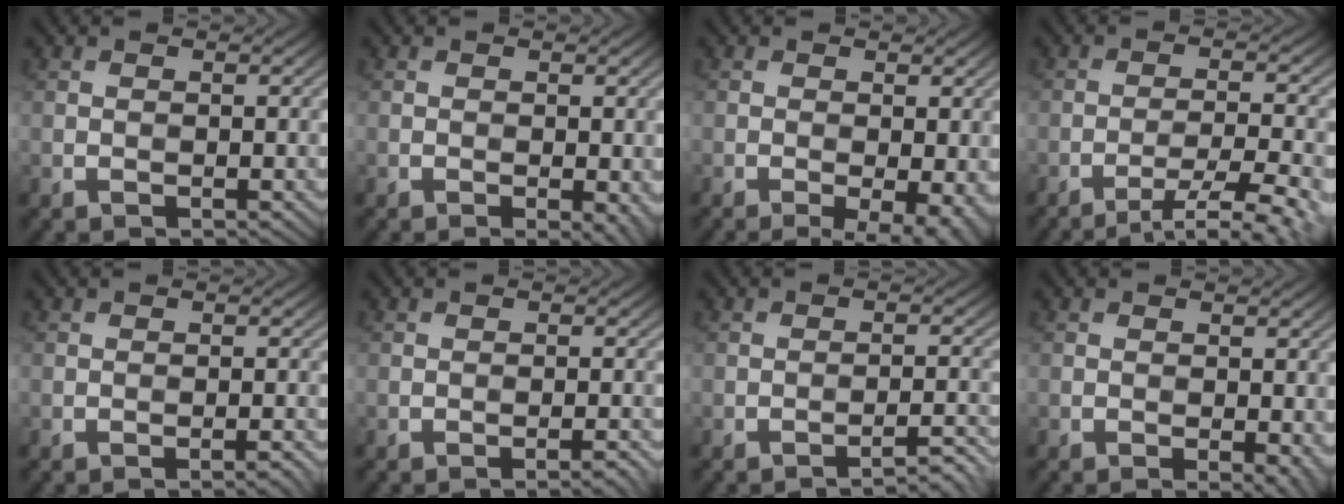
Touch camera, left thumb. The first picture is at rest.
{"total": 1.9, "force": [-0.6, 0.6, 1.7], "torque": [-0.022, -0.007, -0.005]}
{"total": 4.8, "force": [-1.9, 1.4, 4.2], "torque": [-0.061, -0.009, -0.022]}
{"total": 8.4, "force": [-5.9, 1.3, 5.8], "torque": [-0.099, 0.002, -0.082]}
{"total": 1.4, "force": [-0.8, 0.2, 1.1], "torque": [-0.012, 0.004, -0.014]}
{"total": 1.7, "force": [-1.1, 0.3, 1.3], "torque": [-0.015, 0.006, -0.018]}
{"total": 3.6, "force": [-2.9, 0.3, 2.0], "torque": [-0.029, 0.016, -0.046]}
{"total": 1.9, "force": [-0.6, 0.5, 1.7], "torque": [-0.023, -0.006, -0.006]}